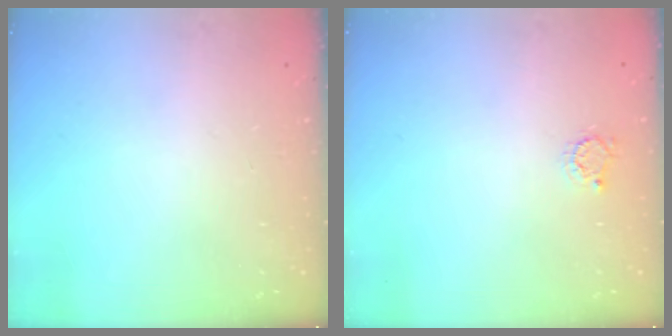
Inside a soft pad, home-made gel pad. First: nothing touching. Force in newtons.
{"total": 2.8, "press": 2.8, "slide": 0.4}